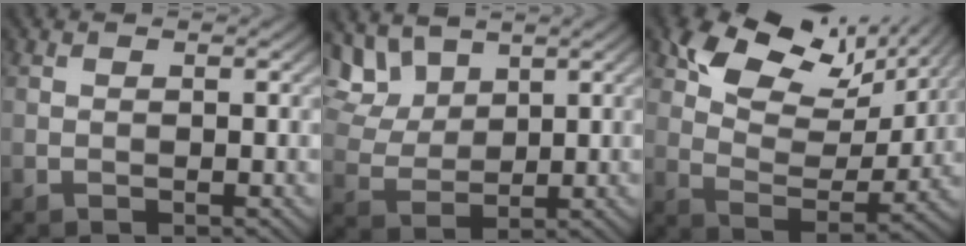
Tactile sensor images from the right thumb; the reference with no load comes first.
{"total": 7.8, "force": [5.2, 4.1, 4.1], "torque": [-0.129, 0.003, 0.108]}
{"total": 12.3, "force": [7.0, 6.6, 7.6], "torque": [-0.150, 0.000, 0.124]}